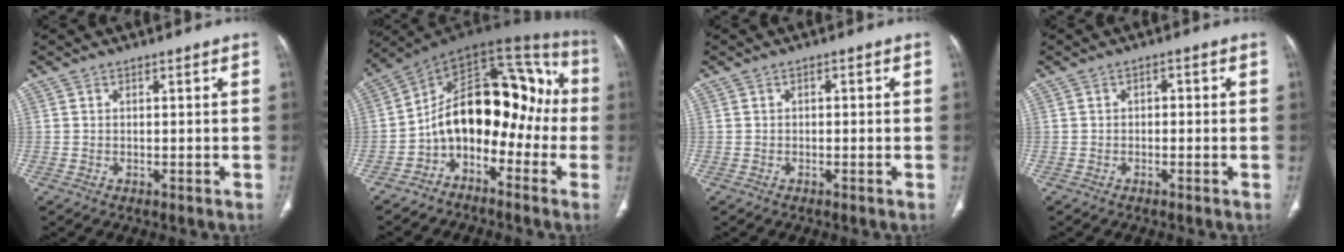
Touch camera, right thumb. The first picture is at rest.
{"total": 18.0, "force": [-3.9, 11.3, 13.5], "torque": [-0.155, 0.103, -0.075]}
{"total": 0.7, "force": [-0.1, 0.5, 0.4], "torque": [-0.003, 0.002, -0.006]}
{"total": 1.4, "force": [-0.3, 1.0, 0.9], "torque": [-0.003, 0.005, -0.010]}